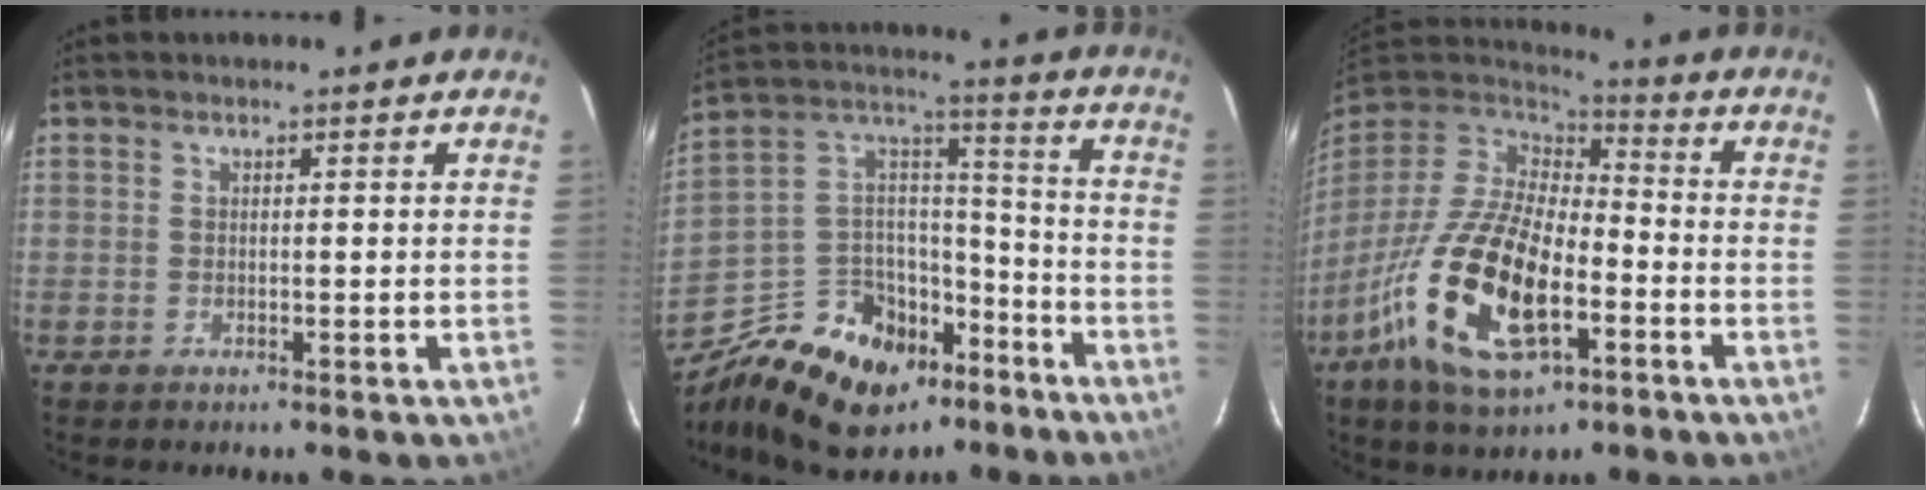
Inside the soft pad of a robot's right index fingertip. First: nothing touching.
{"total": 20.4, "force": [-12.4, 13.2, 9.3], "torque": [-0.204, 0.066, -0.182]}
{"total": 21.1, "force": [-8.8, 9.8, 16.5], "torque": [-0.343, -0.032, -0.159]}